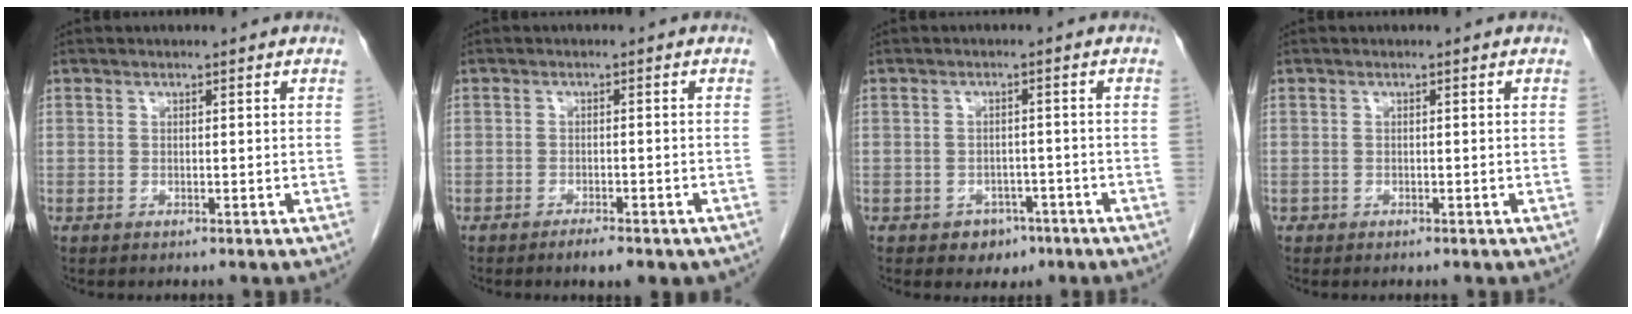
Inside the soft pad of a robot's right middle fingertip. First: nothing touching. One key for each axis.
{"total": 4.3, "fx": -3.2, "fy": 1.1, "fz": 2.7, "tx": -0.032, "ty": -0.005, "tz": -0.036}
{"total": 3.4, "fx": -2.0, "fy": 2.6, "fz": 0.9, "tx": -0.008, "ty": 0.010, "tz": -0.018}
{"total": 0.0}